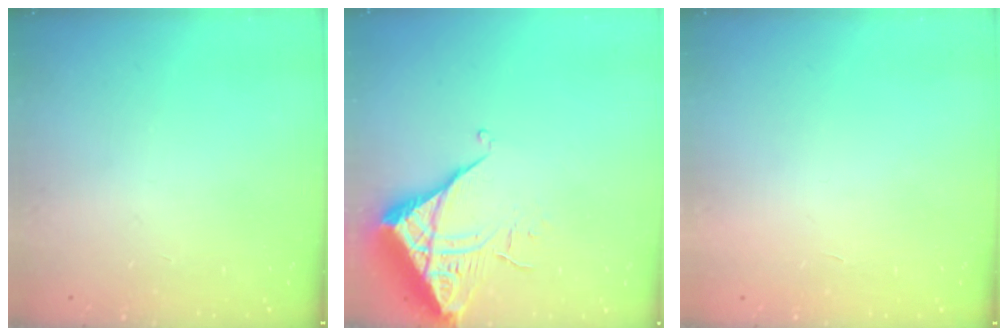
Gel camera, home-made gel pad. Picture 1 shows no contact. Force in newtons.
{"total": 6.6, "press": 6.6, "slide": 0.4}
{"total": 1.7, "press": 1.7, "slide": 0.1}